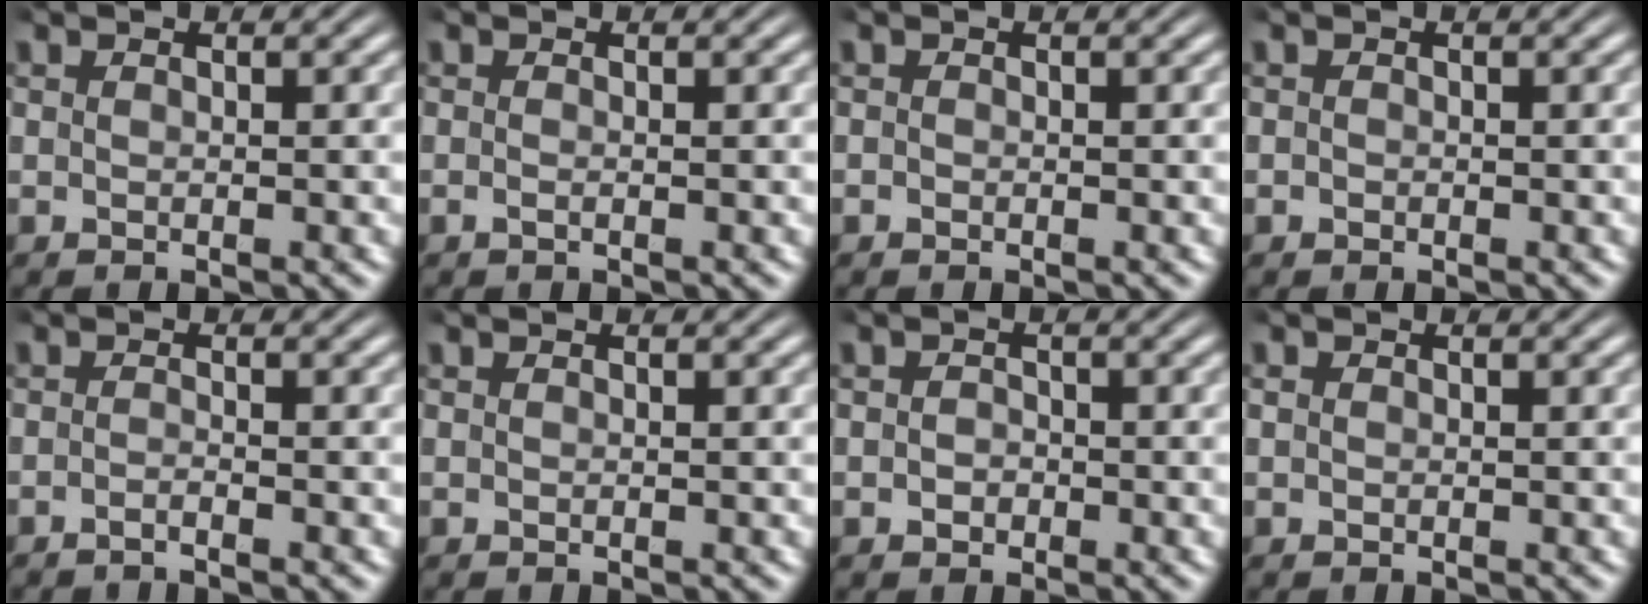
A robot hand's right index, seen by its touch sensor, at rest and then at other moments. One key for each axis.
{"total": 0.5, "fx": -0.4, "fy": 0.1, "fz": 0.3, "tx": -0.009, "ty": -0.003, "tz": -0.009}
{"total": 0.0}
{"total": 0.0}
{"total": 1.3, "fx": -1.3, "fy": 0.0, "fz": 0.4, "tx": -0.012, "ty": -0.004, "tz": -0.025}
{"total": 0.0}
{"total": 0.9, "fx": -0.6, "fy": 0.6, "fz": 0.1, "tx": 0.002, "ty": -0.009, "tz": -0.008}
{"total": 0.0}